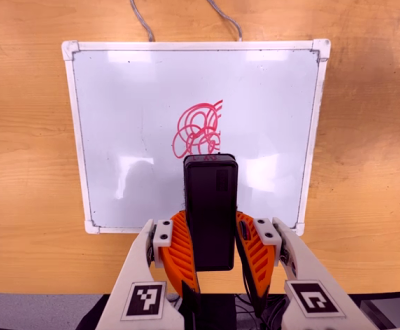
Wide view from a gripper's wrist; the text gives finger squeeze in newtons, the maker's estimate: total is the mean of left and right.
{"total": 8.7, "left": 7.2, "right": 10.2}